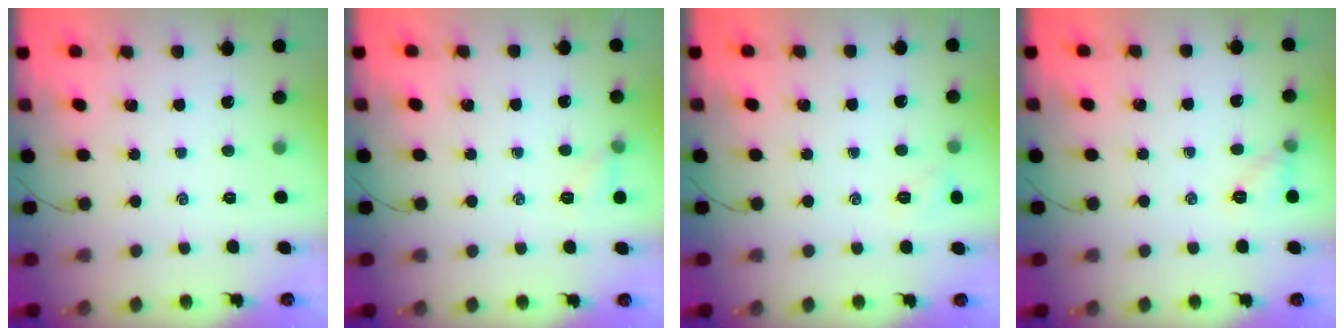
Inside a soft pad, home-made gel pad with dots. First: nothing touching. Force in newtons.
{"total": 5.0, "press": 4.8, "slide": 1.5}
{"total": 5.6, "press": 5.4, "slide": 1.6}
{"total": 5.9, "press": 5.8, "slide": 1.0}